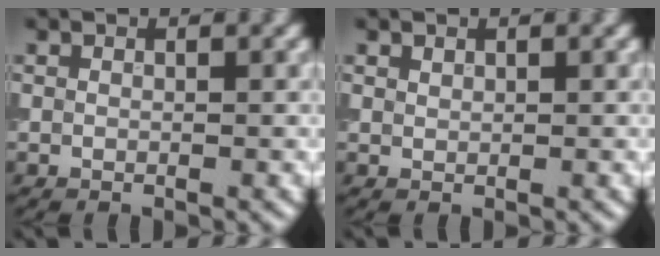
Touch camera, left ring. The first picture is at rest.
{"total": 0.5, "force": [0.5, 0.1, -0.1], "torque": [0.001, 0.001, 0.009]}